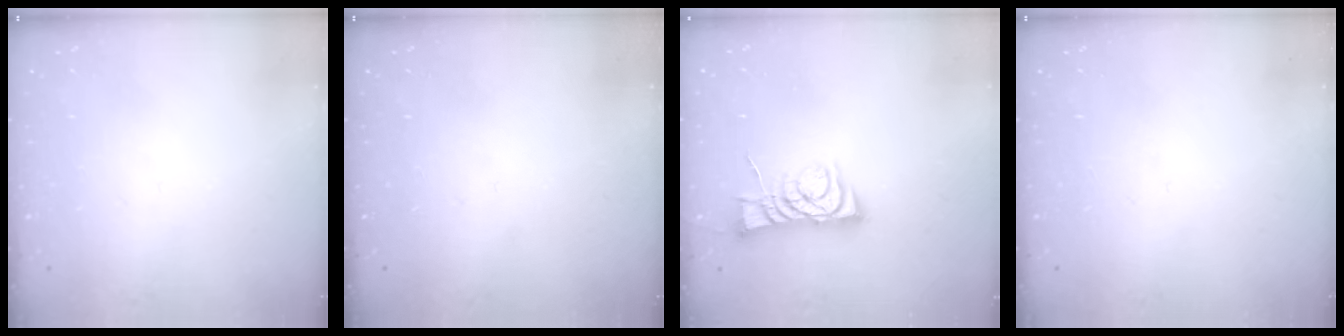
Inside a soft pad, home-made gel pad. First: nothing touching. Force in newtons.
{"total": 0.0}
{"total": 7.8, "press": 7.7, "slide": 0.6}
{"total": 0.0}